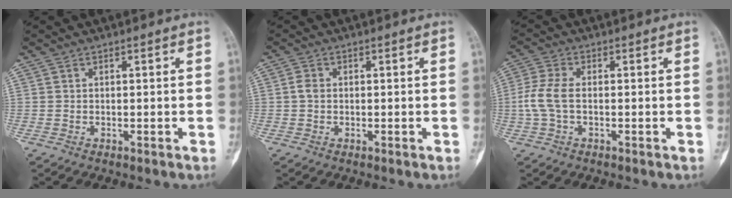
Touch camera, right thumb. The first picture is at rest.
{"total": 1.7, "force": [-0.1, 1.3, 1.0], "torque": [-0.015, 0.003, -0.004]}
{"total": 5.6, "force": [-0.5, 2.9, 4.8], "torque": [-0.128, 0.011, -0.014]}